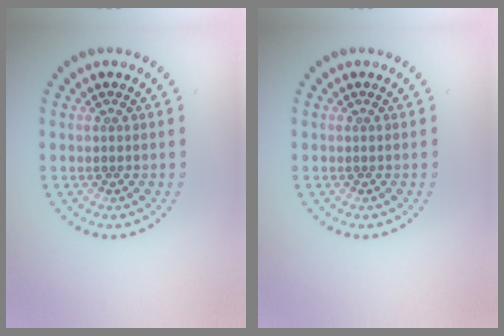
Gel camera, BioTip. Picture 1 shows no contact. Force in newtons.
{"total": 0.0}